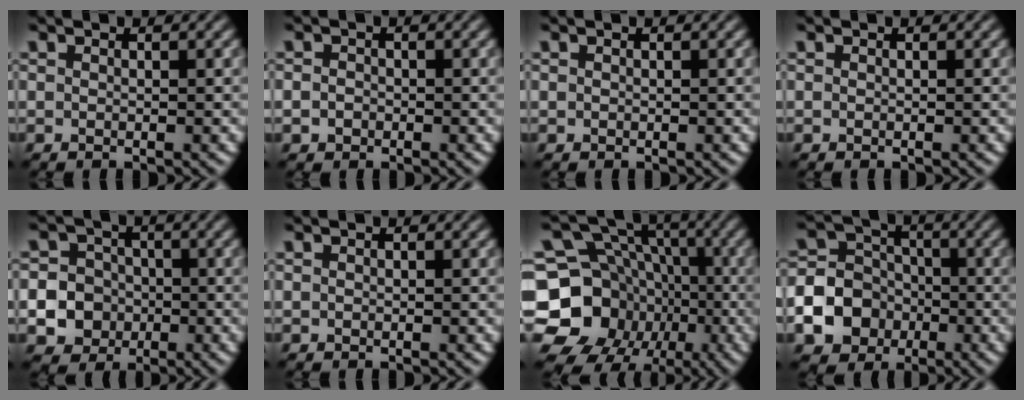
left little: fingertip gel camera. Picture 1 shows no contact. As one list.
[{"total": 1.6, "force": [-0.3, 1.4, 0.7], "torque": [0.011, 0.009, -0.018]}, {"total": 0.0}, {"total": 0.0}, {"total": 13.4, "force": [-4.1, 12.5, 2.7], "torque": [-0.094, -0.025, -0.092]}, {"total": 0.0}, {"total": 16.2, "force": [-4.8, 14.0, 6.7], "torque": [-0.151, -0.011, -0.090]}, {"total": 11.5, "force": [-4.6, 10.1, 2.9], "torque": [-0.080, -0.033, -0.095]}]